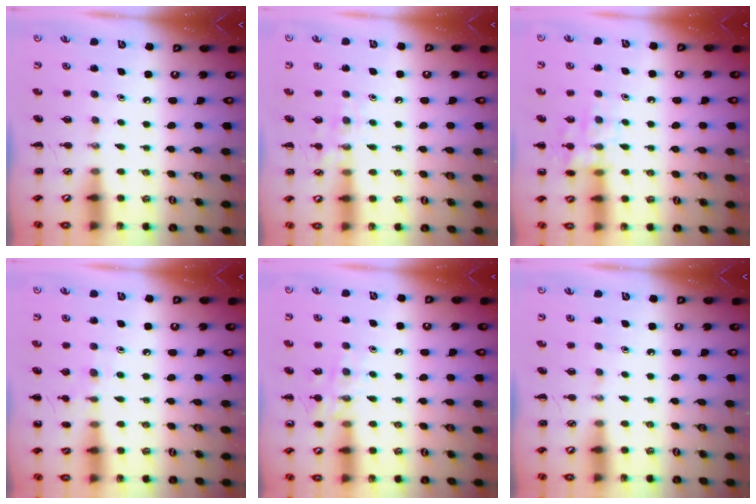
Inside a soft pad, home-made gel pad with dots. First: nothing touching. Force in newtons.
{"total": 7.9, "press": 7.8, "slide": 1.0}
{"total": 11.5, "press": 11.5, "slide": 0.8}
{"total": 6.9, "press": 6.6, "slide": 2.0}
{"total": 9.2, "press": 9.1, "slide": 1.2}
{"total": 0.0}